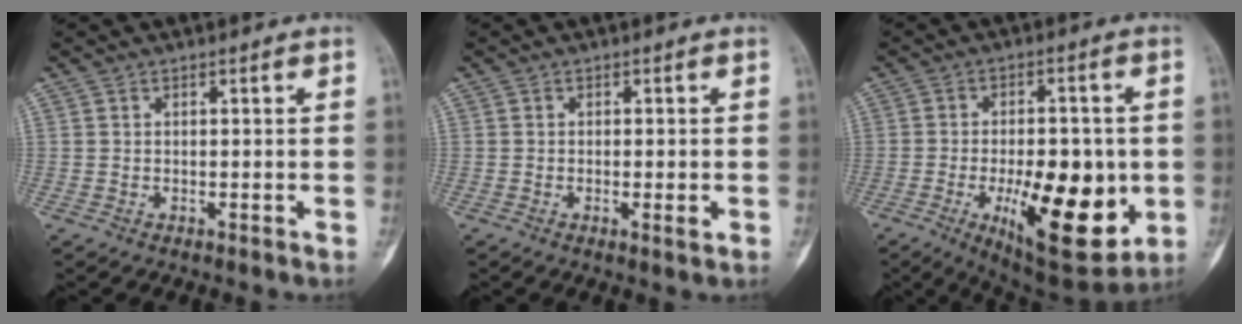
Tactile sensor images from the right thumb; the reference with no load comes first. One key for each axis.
{"total": 2.0, "fx": -0.5, "fy": 0.5, "fz": 1.9, "tx": -0.035, "ty": -0.005, "tz": -0.008}
{"total": 20.0, "fx": -4.6, "fy": 8.7, "fz": 17.4, "tx": -0.235, "ty": -0.006, "tz": -0.049}